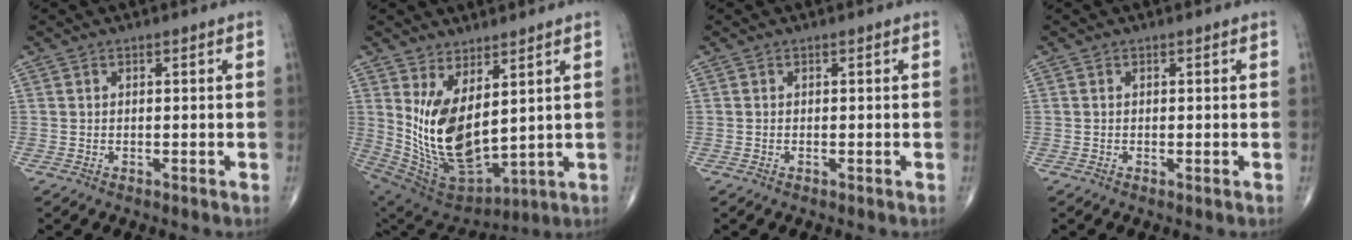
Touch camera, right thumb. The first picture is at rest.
{"total": 15.6, "force": [3.9, 7.5, 13.1], "torque": [-0.240, -0.043, 0.104]}
{"total": 0.0}
{"total": 0.0}